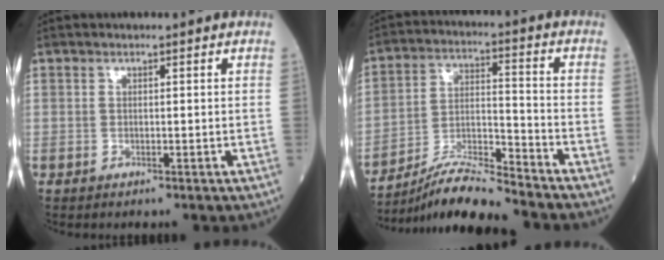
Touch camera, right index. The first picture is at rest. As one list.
[{"total": 10.8, "force": [-10.1, -0.8, 3.8], "torque": [-0.071, 0.003, -0.185]}]